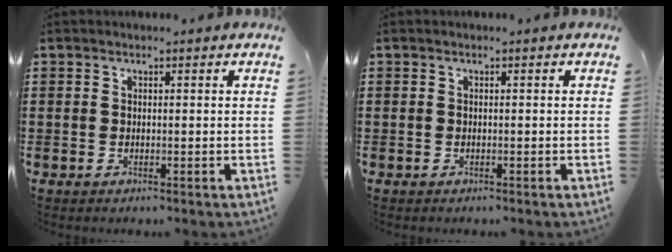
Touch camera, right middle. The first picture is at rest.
{"total": 0.0}